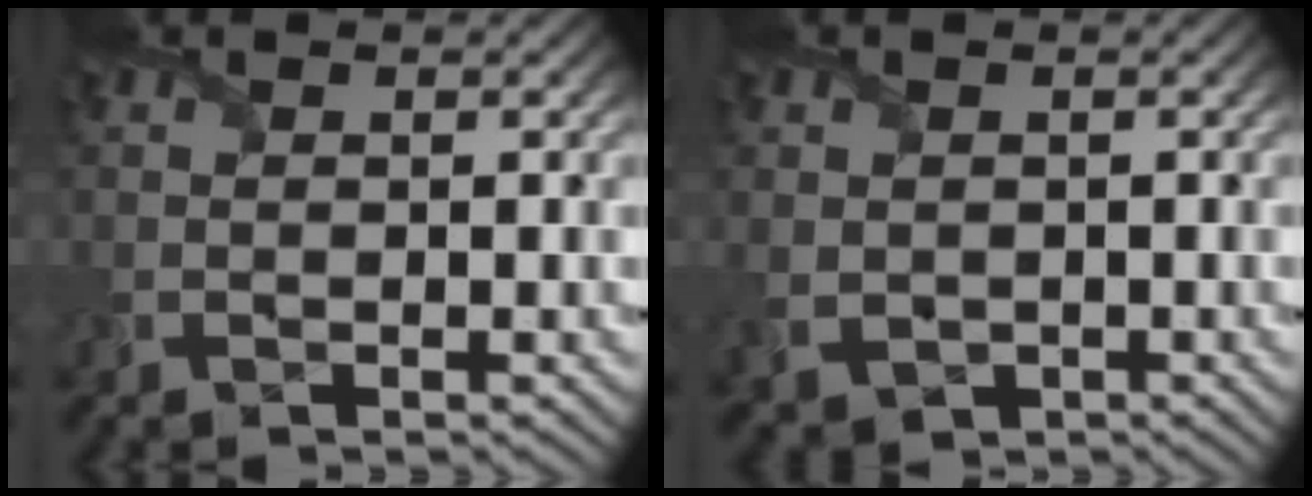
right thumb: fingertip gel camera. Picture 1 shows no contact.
{"total": 2.8, "force": [-0.2, 2.4, 1.3], "torque": [-0.057, -0.013, 0.000]}